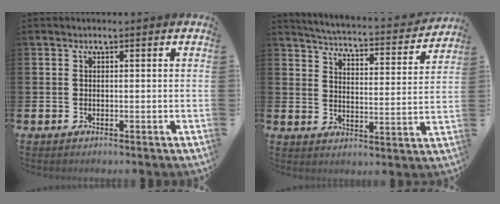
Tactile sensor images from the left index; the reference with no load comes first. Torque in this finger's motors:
{"motor_torque": [0.81, -1.33, 0.06, 0.01]}